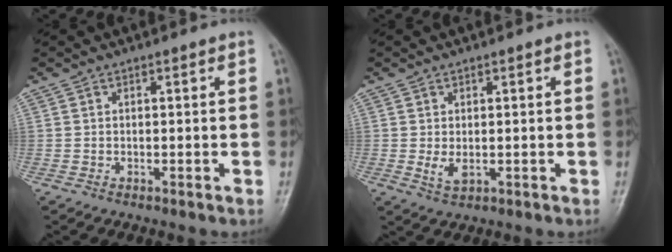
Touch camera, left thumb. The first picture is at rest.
{"total": 3.0, "force": [-0.2, 1.6, 2.6], "torque": [-0.049, -0.002, 0.002]}